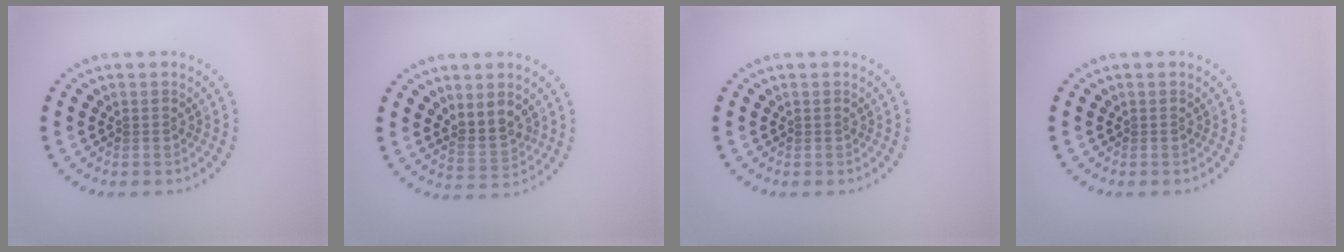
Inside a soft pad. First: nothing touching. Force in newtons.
{"total": 2.9, "press": 2.7, "slide": 1.1}
{"total": 0.0}
{"total": 0.0}